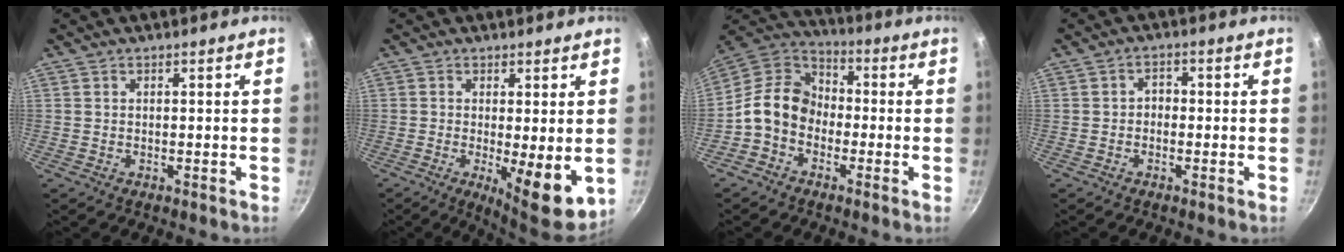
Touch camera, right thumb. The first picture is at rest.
{"total": 9.4, "force": [-1.1, 2.7, 9.0], "torque": [-0.116, -0.016, -0.005]}
{"total": 11.7, "force": [-2.6, 9.2, 6.7], "torque": [-0.085, 0.044, -0.074]}
{"total": 2.1, "force": [-0.6, 1.6, 1.2], "torque": [-0.008, 0.011, -0.014]}